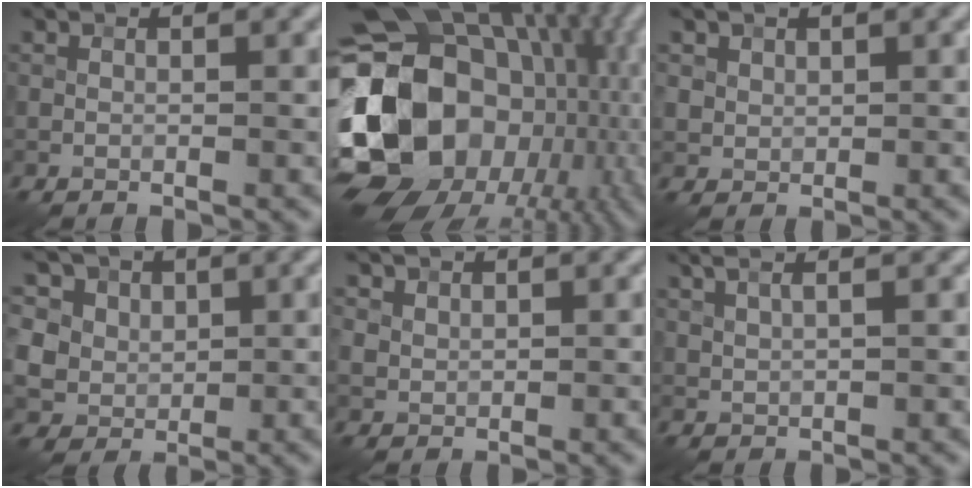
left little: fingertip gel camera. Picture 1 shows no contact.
{"total": 21.5, "force": [-0.3, 17.2, 12.8], "torque": [-0.258, -0.006, 0.016]}
{"total": 1.4, "force": [0.8, 1.2, 0.3], "torque": [-0.007, -0.011, 0.027]}
{"total": 10.7, "force": [4.9, 8.3, 4.5], "torque": [-0.106, 0.023, 0.063]}
{"total": 1.5, "force": [0.7, 1.2, 0.4], "torque": [-0.006, -0.006, 0.020]}
{"total": 3.6, "force": [2.3, 1.5, 2.4], "torque": [-0.035, 0.028, 0.023]}